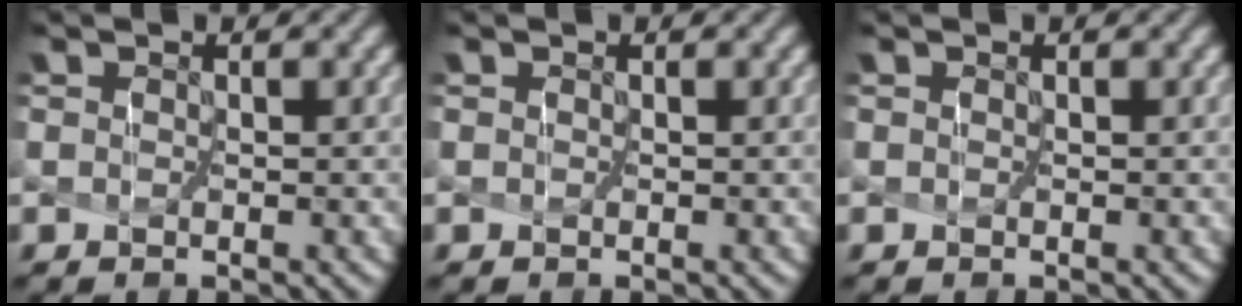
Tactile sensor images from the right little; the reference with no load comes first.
{"total": 0.0}
{"total": 0.0}